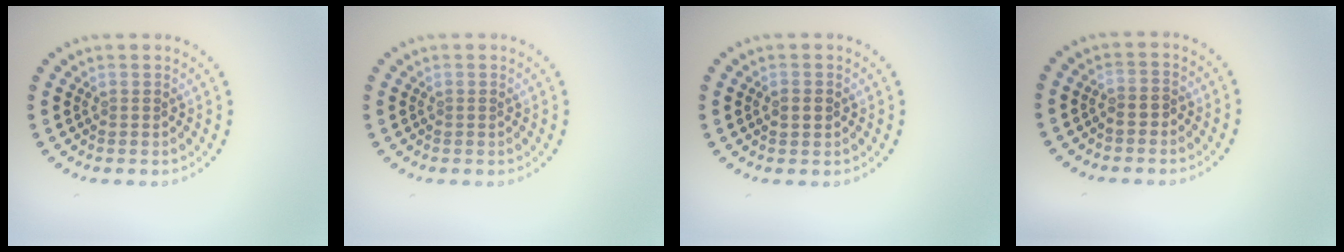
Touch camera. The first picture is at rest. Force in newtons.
{"total": 0.0}
{"total": 1.6, "press": 1.6, "slide": 0.3}
{"total": 0.9, "press": 0.8, "slide": 0.5}